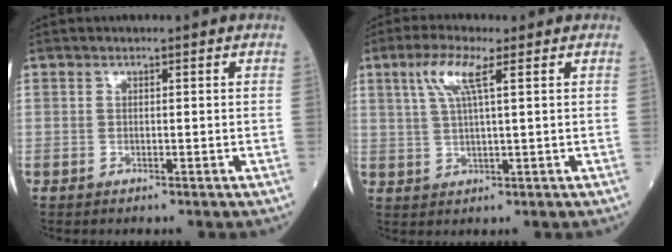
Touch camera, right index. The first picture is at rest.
{"total": 5.6, "force": [2.5, 0.4, 5.0], "torque": [-0.108, 0.010, 0.052]}